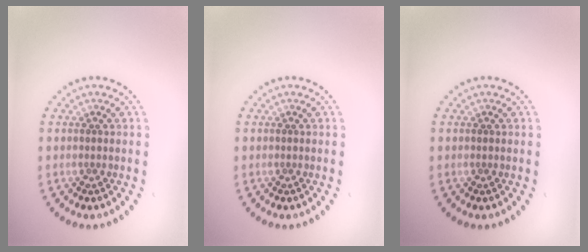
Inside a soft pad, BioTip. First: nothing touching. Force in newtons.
{"total": 0.0}
{"total": 0.0}